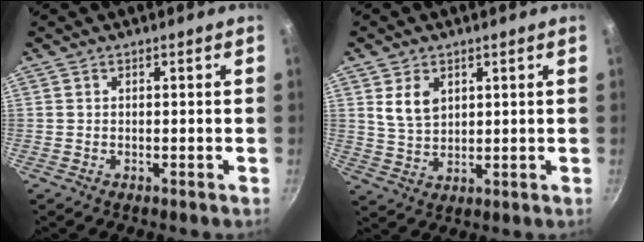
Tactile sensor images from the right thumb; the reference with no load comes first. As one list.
[{"total": 5.9, "force": [2.3, 3.9, 3.7], "torque": [-0.056, -0.013, 0.051]}]